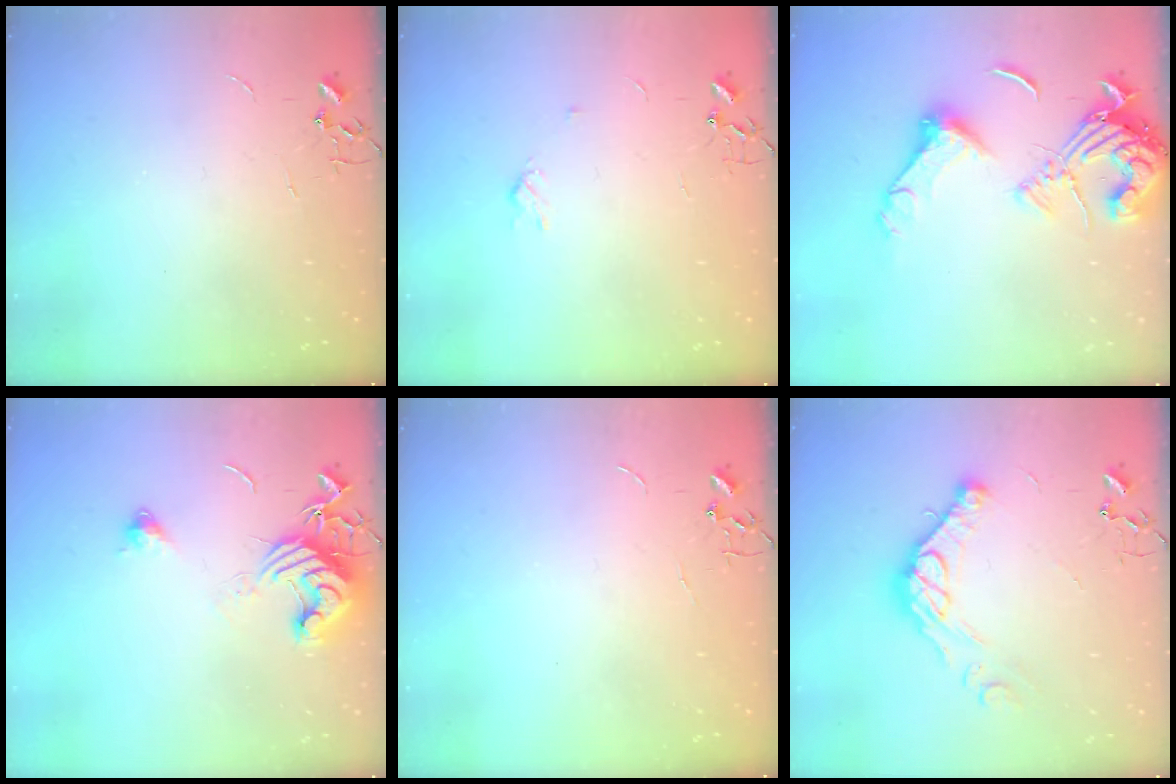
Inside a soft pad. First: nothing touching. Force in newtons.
{"total": 2.9, "press": 2.9, "slide": 0.5}
{"total": 16.5, "press": 16.4, "slide": 2.2}
{"total": 12.1, "press": 12.0, "slide": 1.6}
{"total": 0.0}
{"total": 13.3, "press": 13.3, "slide": 0.8}